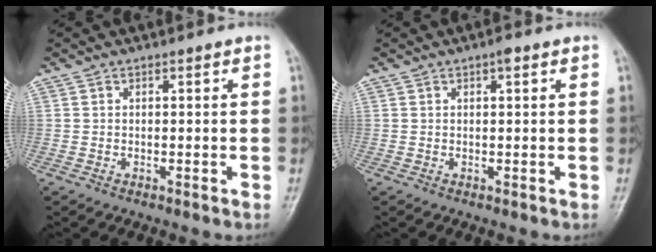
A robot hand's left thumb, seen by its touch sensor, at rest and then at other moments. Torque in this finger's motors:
{"motor_torque": [0.25, 0.14, 0.24, -0.44, 0.00]}